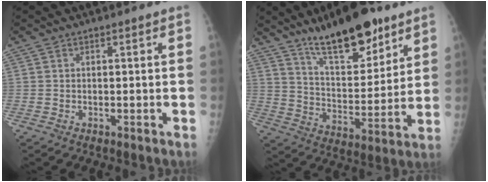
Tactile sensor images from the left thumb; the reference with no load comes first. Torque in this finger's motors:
{"motor_torque": [0.70, 0.72, 0.67, -0.52, 0.09]}